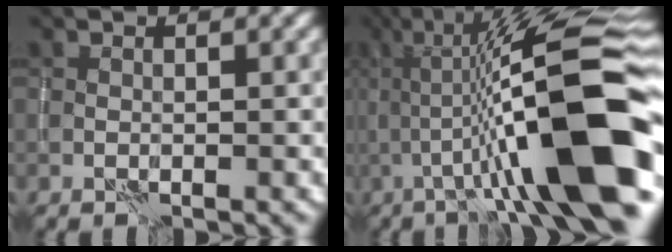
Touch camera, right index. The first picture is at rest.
{"total": 15.3, "force": [-1.6, 2.6, 14.9], "torque": [-0.216, 0.037, -0.029]}